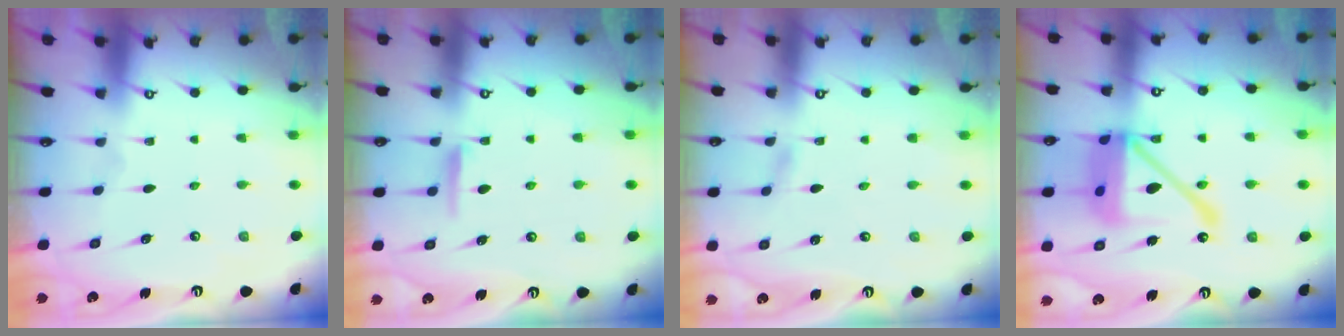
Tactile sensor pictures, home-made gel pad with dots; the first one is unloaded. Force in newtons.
{"total": 6.5, "press": 6.5, "slide": 0.7}
{"total": 1.4, "press": 1.4, "slide": 0.2}
{"total": 20.2, "press": 20.1, "slide": 2.3}